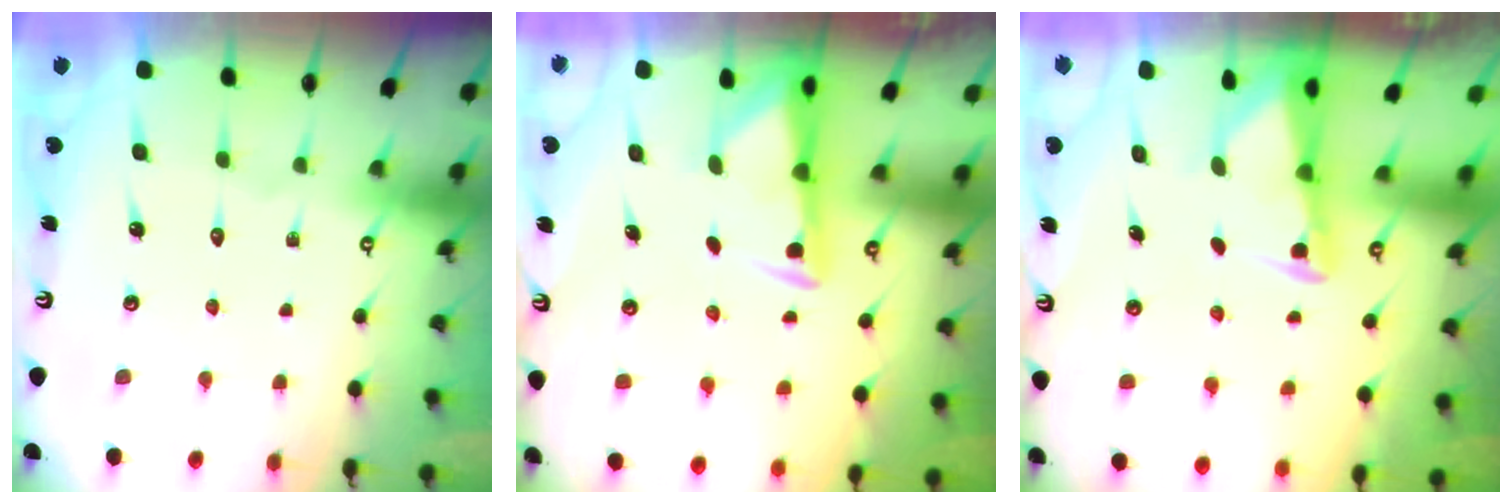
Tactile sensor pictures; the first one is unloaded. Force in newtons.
{"total": 2.8, "press": 2.7, "slide": 0.5}
{"total": 2.3, "press": 2.3, "slide": 0.4}